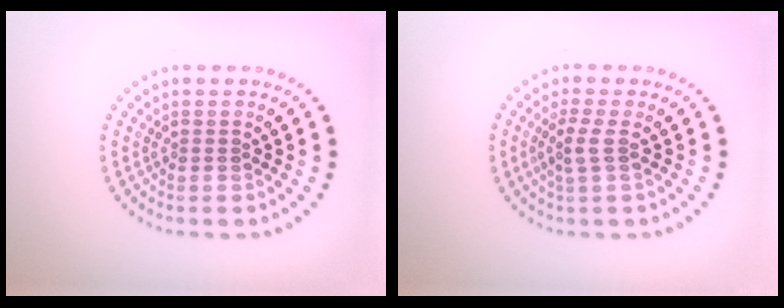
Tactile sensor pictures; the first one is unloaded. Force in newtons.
{"total": 1.8, "press": 1.6, "slide": 0.8}